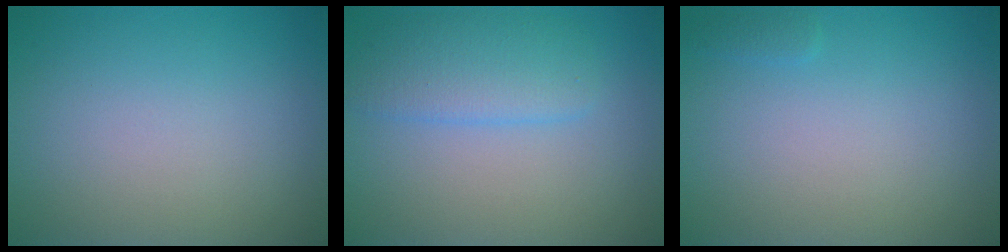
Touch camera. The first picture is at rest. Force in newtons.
{"total": 3.4, "press": 3.4, "slide": 0.1}
{"total": 0.5, "press": 0.5, "slide": 0.1}